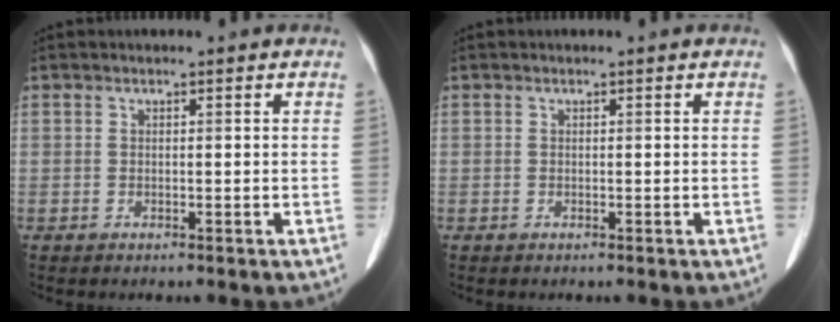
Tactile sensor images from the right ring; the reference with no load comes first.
{"total": 0.0}